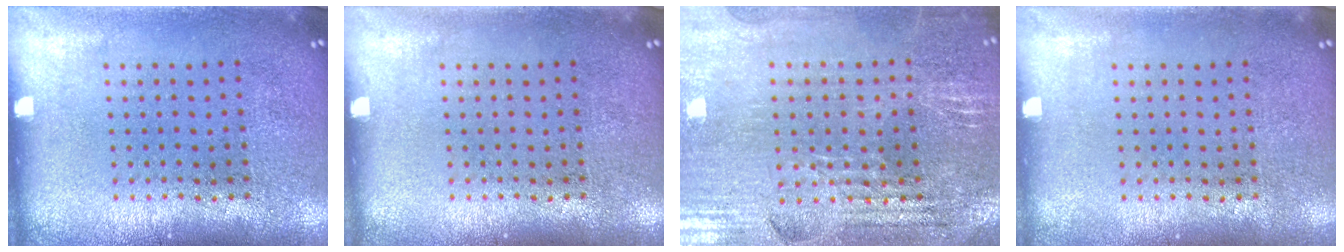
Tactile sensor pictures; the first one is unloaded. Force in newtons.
{"total": 0.0}
{"total": 2.9, "press": 2.8, "slide": 0.4}
{"total": 0.0}